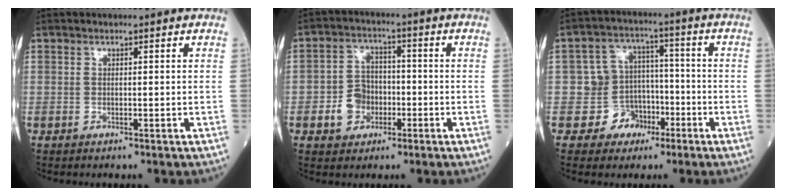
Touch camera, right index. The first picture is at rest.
{"total": 5.8, "force": [-2.0, 4.8, 2.6], "torque": [-0.052, 0.015, -0.034]}
{"total": 7.0, "force": [-3.0, 6.4, 0.1], "torque": [0.020, 0.031, -0.042]}